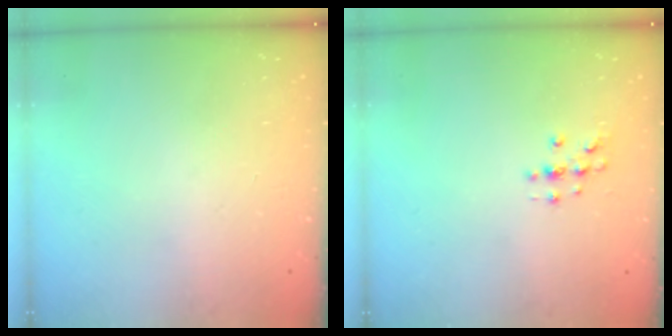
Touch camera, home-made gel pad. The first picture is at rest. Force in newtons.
{"total": 2.0, "press": 2.0, "slide": 0.2}